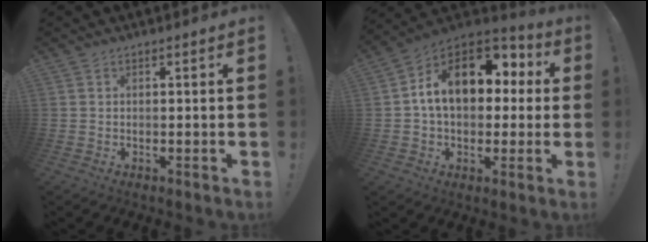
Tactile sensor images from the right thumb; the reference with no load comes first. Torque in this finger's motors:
{"motor_torque": [2.49, 2.52, 0.30, 0.05, 0.22]}